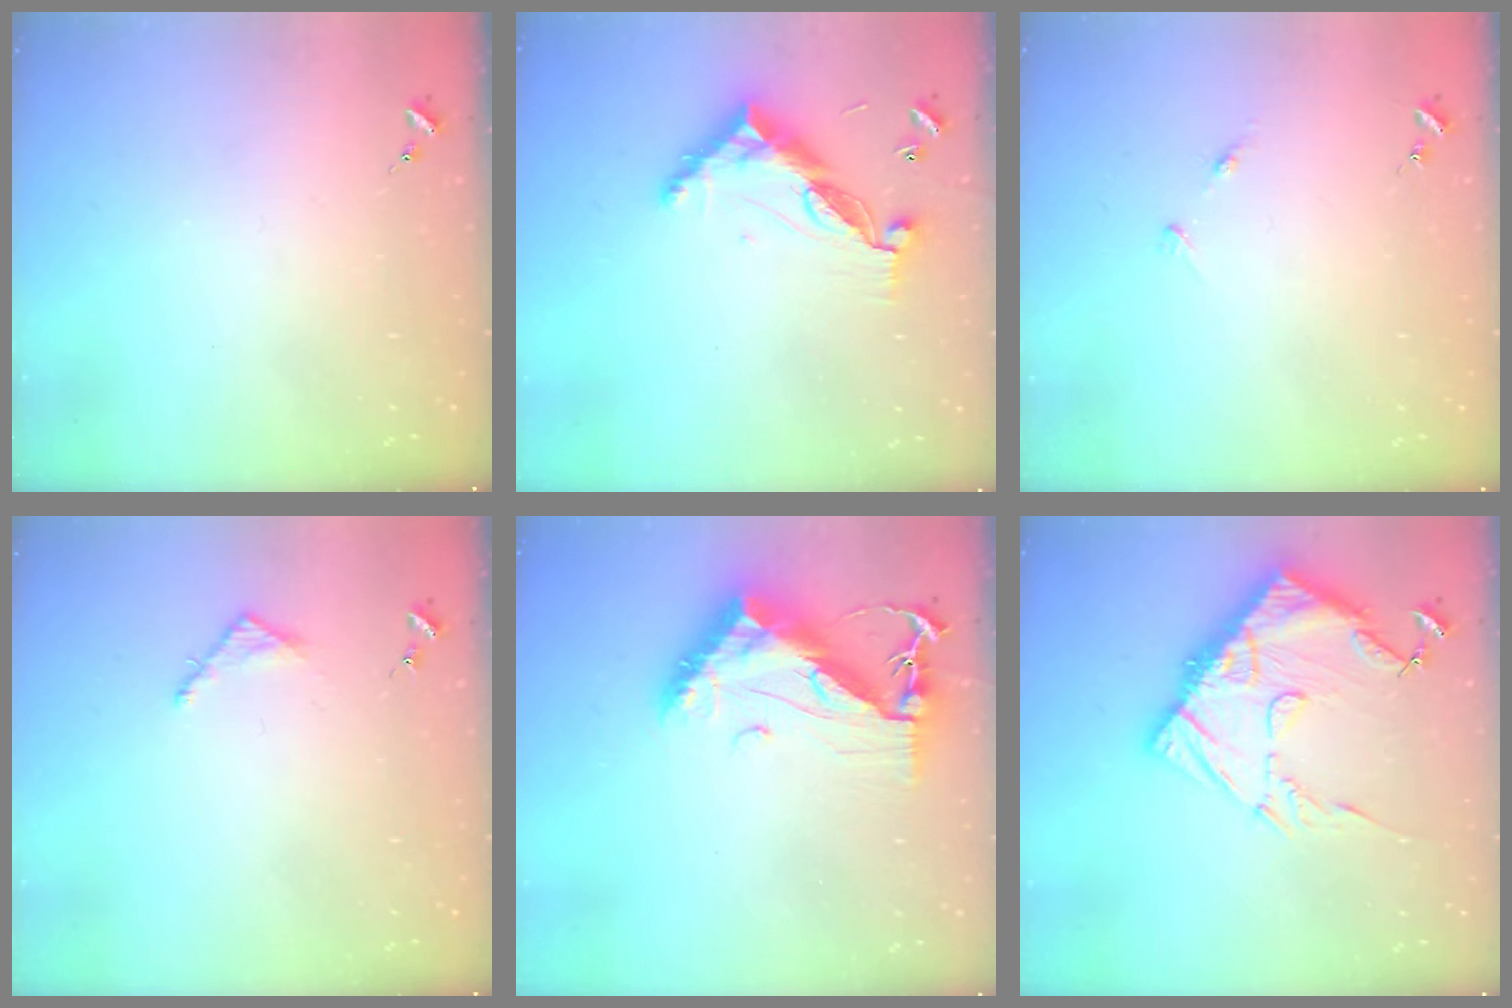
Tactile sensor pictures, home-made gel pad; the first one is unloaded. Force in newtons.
{"total": 11.5, "press": 11.4, "slide": 1.0}
{"total": 5.1, "press": 5.1, "slide": 0.6}
{"total": 3.5, "press": 3.5, "slide": 0.3}
{"total": 13.2, "press": 13.2, "slide": 1.2}
{"total": 18.0, "press": 17.9, "slide": 1.9}